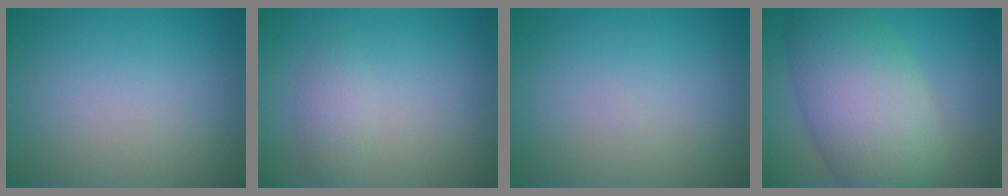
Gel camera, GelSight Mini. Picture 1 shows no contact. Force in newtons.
{"total": 1.6, "press": 1.6, "slide": 0.1}
{"total": 0.0}
{"total": 9.4, "press": 9.4, "slide": 0.5}